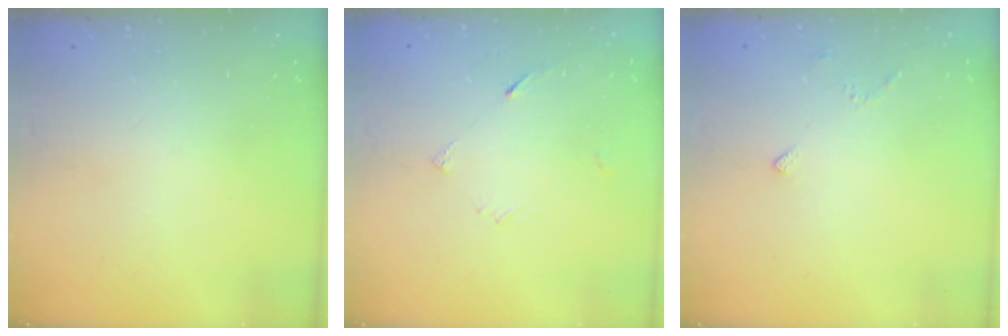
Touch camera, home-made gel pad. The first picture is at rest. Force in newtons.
{"total": 3.5, "press": 3.5, "slide": 0.3}
{"total": 3.0, "press": 2.9, "slide": 0.7}